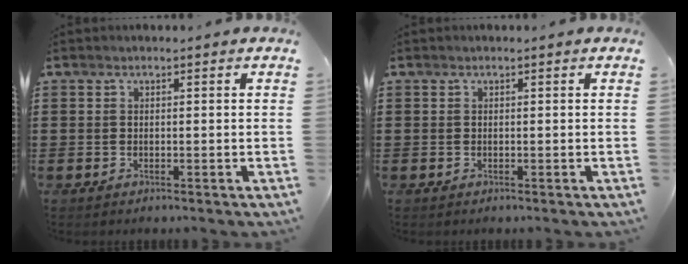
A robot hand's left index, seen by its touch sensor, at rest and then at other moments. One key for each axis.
{"total": 0.0}